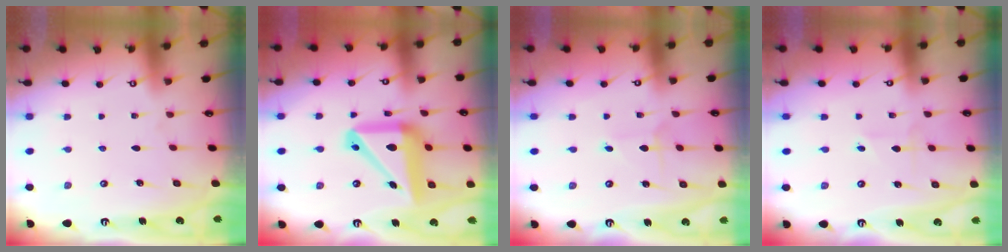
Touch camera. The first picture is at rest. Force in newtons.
{"total": 18.6, "press": 18.4, "slide": 2.6}
{"total": 2.9, "press": 2.9, "slide": 0.3}
{"total": 1.6, "press": 1.6, "slide": 0.3}